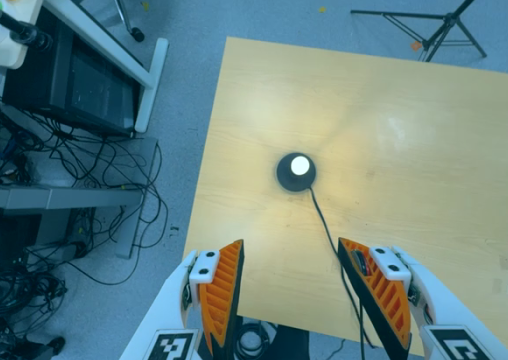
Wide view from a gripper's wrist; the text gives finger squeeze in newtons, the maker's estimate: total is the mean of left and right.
{"total": 0.0}